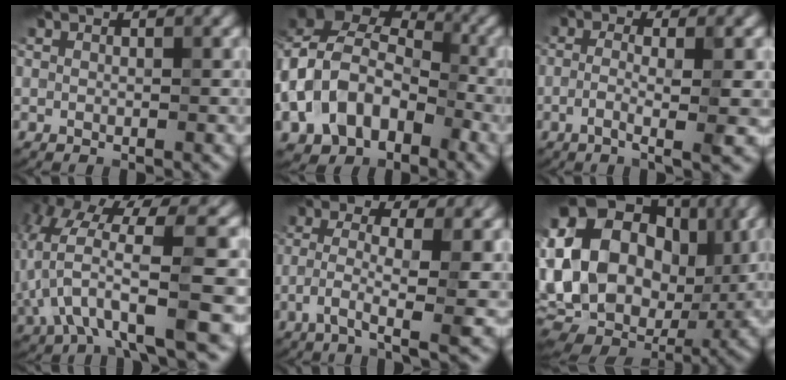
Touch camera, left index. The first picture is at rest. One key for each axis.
{"total": 13.6, "fx": -3.6, "fy": 10.3, "fz": 8.0, "tx": -0.169, "ty": -0.005, "tz": -0.065}
{"total": 5.4, "fx": -1.0, "fy": 1.1, "fz": 5.2, "tx": -0.087, "ty": -0.004, "tz": -0.022}
{"total": 10.1, "fx": -1.9, "fy": 3.3, "fz": 9.4, "tx": -0.186, "ty": 0.009, "tz": -0.040}
{"total": 6.3, "fx": -1.4, "fy": 1.6, "fz": 6.0, "tx": -0.108, "ty": 0.003, "tz": -0.030}
{"total": 22.2, "fx": 3.5, "fy": 17.2, "fz": 13.6, "tx": -0.283, "ty": 0.046, "tz": 0.042}